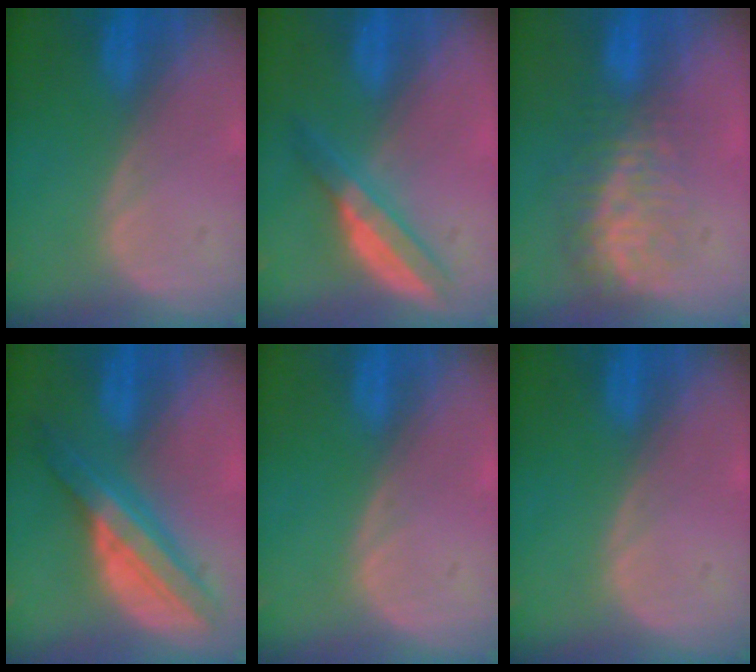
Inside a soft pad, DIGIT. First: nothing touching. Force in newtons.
{"total": 5.7, "press": 5.2, "slide": 2.5}
{"total": 8.3, "press": 7.2, "slide": 4.1}
{"total": 8.5, "press": 8.5, "slide": 0.5}
{"total": 0.0}
{"total": 0.0}